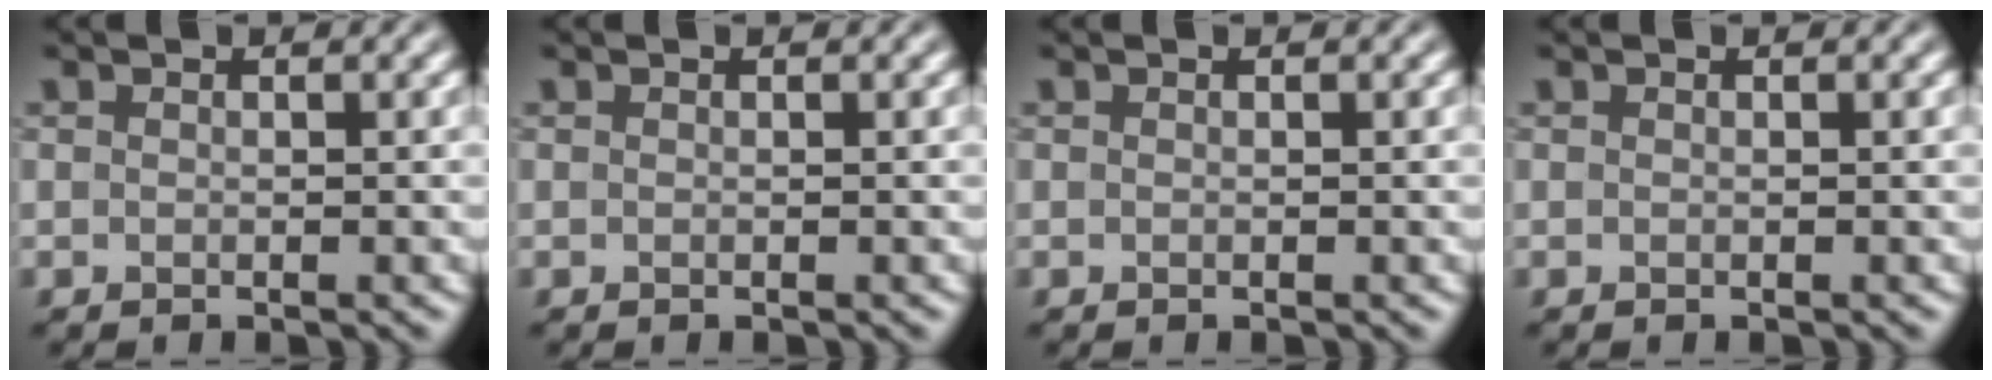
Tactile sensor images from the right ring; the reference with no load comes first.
{"total": 0.0}
{"total": 0.0}
{"total": 0.0}